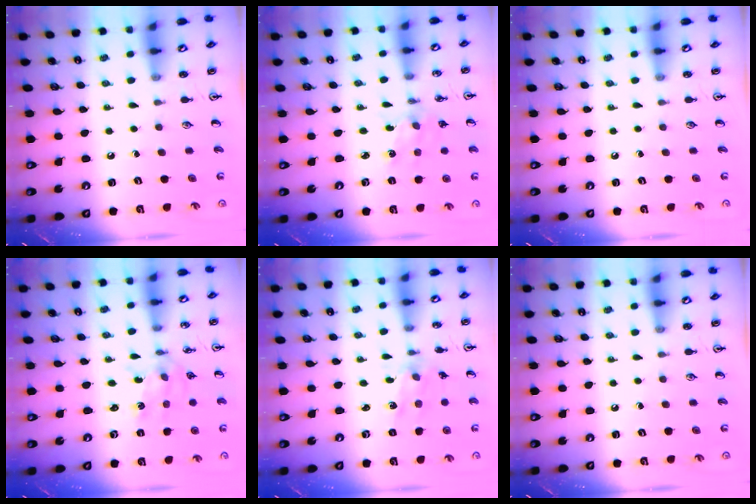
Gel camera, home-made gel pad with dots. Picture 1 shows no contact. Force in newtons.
{"total": 3.5, "press": 3.5, "slide": 0.3}
{"total": 0.0}
{"total": 1.5, "press": 1.4, "slide": 0.5}
{"total": 1.1, "press": 1.0, "slide": 0.3}
{"total": 0.0}